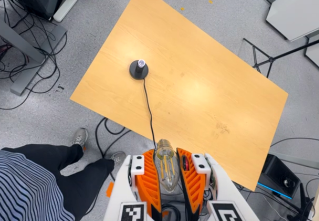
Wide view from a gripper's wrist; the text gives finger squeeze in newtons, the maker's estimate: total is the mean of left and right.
{"total": 21.8, "left": 24.4, "right": 19.1}